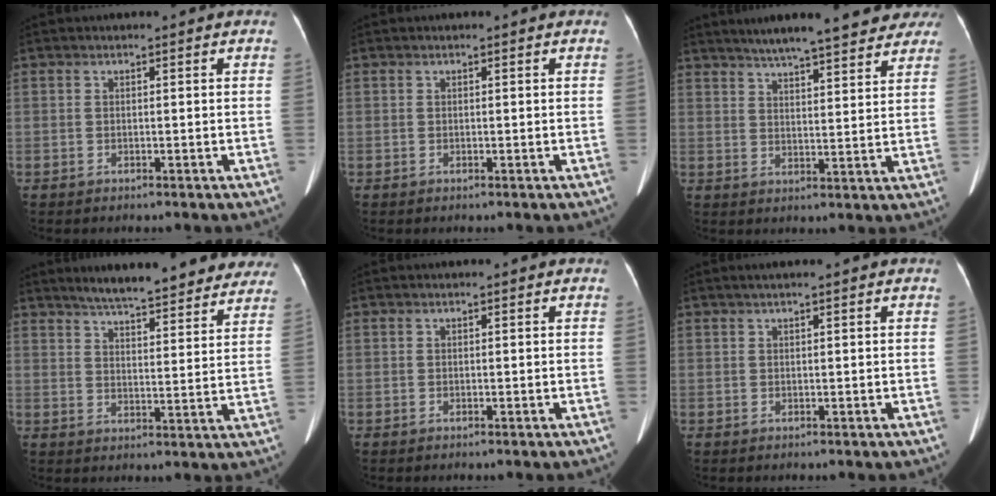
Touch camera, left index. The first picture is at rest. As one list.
[{"total": 0.0}, {"total": 18.5, "force": [15.7, 3.4, 9.3], "torque": [-0.132, 0.024, 0.203]}, {"total": 20.3, "force": [17.8, 3.5, 9.1], "torque": [-0.117, 0.000, 0.222]}, {"total": 0.0}, {"total": 1.5, "force": [1.0, -0.1, 1.1], "torque": [-0.020, 0.013, 0.021]}]